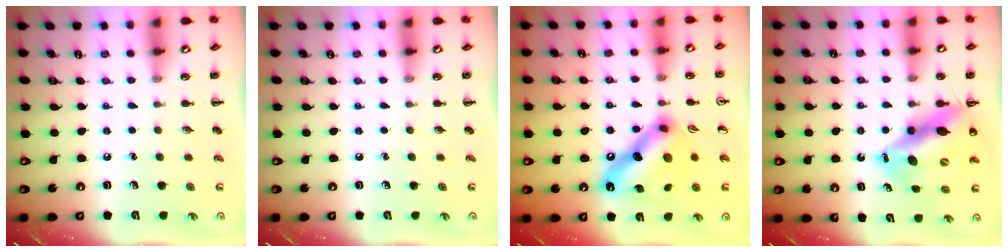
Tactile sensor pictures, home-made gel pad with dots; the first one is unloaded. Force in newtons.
{"total": 0.0}
{"total": 17.0, "press": 17.0, "slide": 1.2}
{"total": 14.7, "press": 14.1, "slide": 4.2}